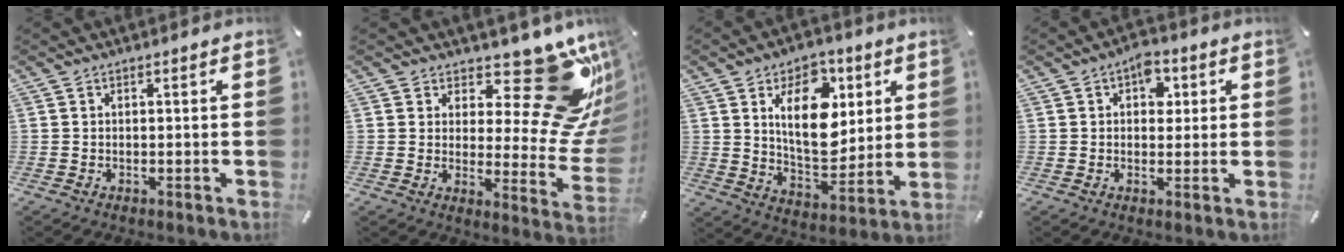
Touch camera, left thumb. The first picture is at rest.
{"total": 21.0, "force": [11.8, 8.6, 15.1], "torque": [-0.172, -0.096, 0.194]}
{"total": 16.7, "force": [5.8, 10.4, 11.6], "torque": [-0.181, -0.015, 0.098]}
{"total": 5.7, "force": [1.7, 3.9, 3.7], "torque": [-0.036, -0.002, 0.022]}